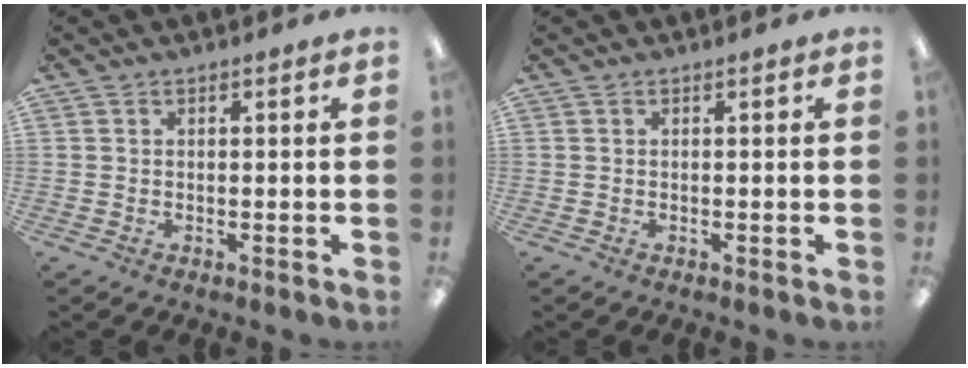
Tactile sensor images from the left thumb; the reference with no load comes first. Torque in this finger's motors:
{"motor_torque": [0.01, -0.01, 0.05, -0.05, 0.00]}